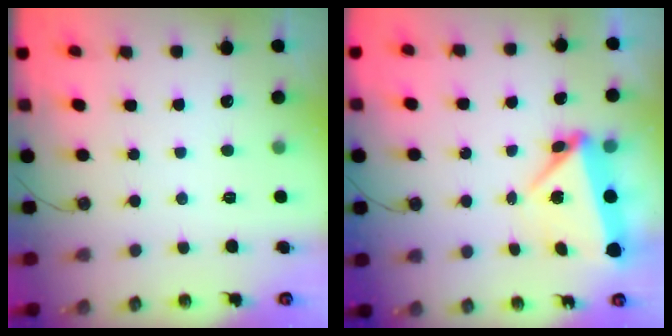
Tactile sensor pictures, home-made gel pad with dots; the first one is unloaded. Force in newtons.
{"total": 11.3, "press": 7.2, "slide": 8.7}